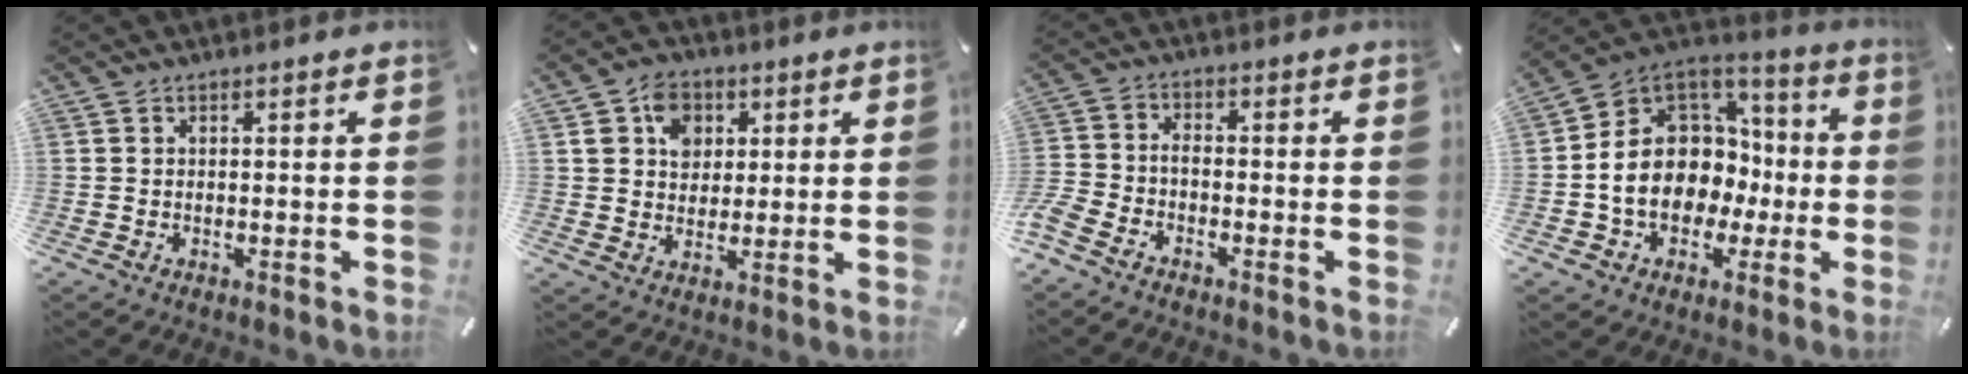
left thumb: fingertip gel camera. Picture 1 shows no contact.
{"total": 8.1, "force": [2.6, 6.8, 3.4], "torque": [-0.045, 0.004, 0.044]}
{"total": 3.7, "force": [-2.7, 1.7, 1.9], "torque": [-0.059, 0.003, -0.057]}
{"total": 14.2, "force": [-3.0, 12.2, 6.6], "torque": [-0.141, 0.000, -0.050]}